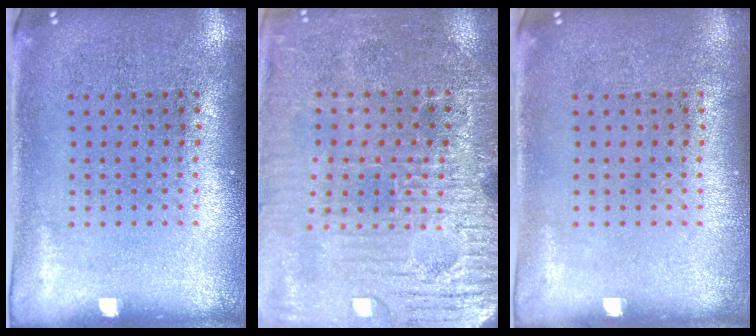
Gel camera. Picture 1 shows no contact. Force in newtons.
{"total": 3.6, "press": 3.5, "slide": 0.4}
{"total": 0.0}